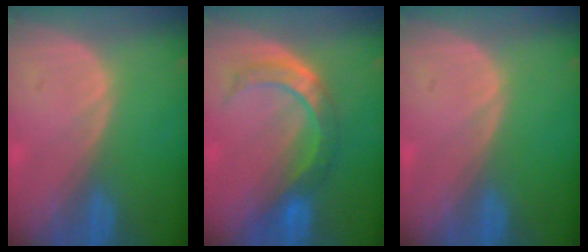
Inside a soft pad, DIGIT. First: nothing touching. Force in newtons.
{"total": 6.8, "press": 6.6, "slide": 1.7}
{"total": 0.0}